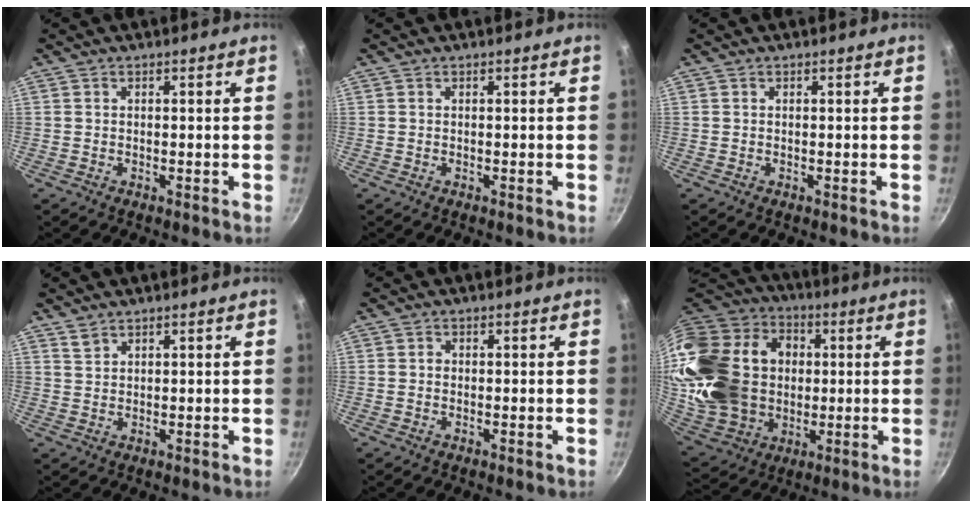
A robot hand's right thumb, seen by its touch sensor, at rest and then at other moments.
{"total": 0.0}
{"total": 0.0}
{"total": 1.6, "force": [1.4, 0.7, 0.5], "torque": [-0.007, -0.005, 0.029]}
{"total": 0.9, "force": [-0.1, 0.8, 0.3], "torque": [-0.004, 0.003, -0.004]}
{"total": 31.2, "force": [2.6, 24.0, 19.7], "torque": [-0.384, 0.024, 0.066]}